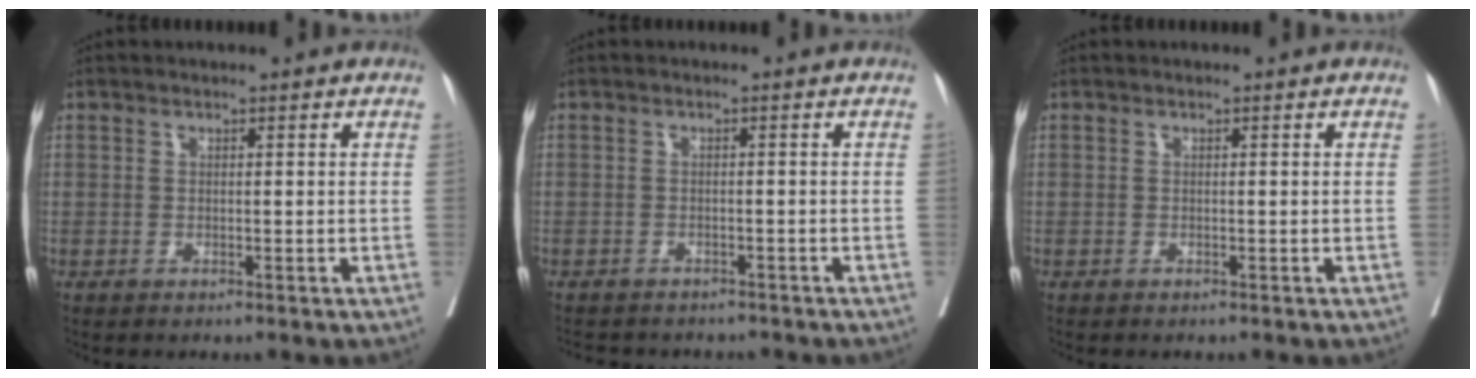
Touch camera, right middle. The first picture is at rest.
{"total": 8.3, "force": [-7.4, 2.9, 2.5], "torque": [-0.041, 0.001, -0.090]}
{"total": 0.0}